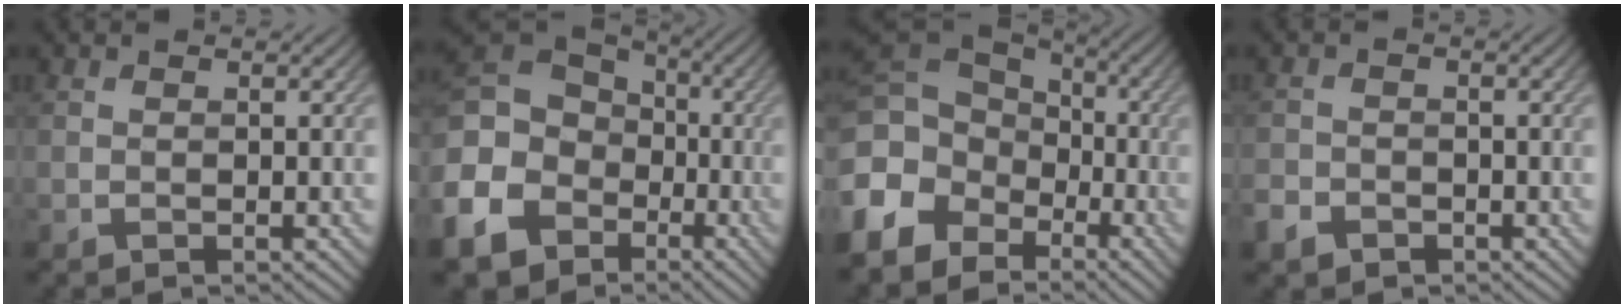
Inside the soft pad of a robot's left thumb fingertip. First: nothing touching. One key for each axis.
{"total": 17.4, "fx": -5.7, "fy": 14.0, "fz": 8.7, "tx": -0.265, "ty": -0.033, "tz": -0.106}
{"total": 14.4, "fx": -5.6, "fy": 11.0, "fz": 7.3, "tx": -0.219, "ty": -0.023, "tz": -0.102}
{"total": 2.8, "fx": -1.9, "fy": 2.0, "fz": 0.8, "tx": -0.024, "ty": -0.007, "tz": -0.043}